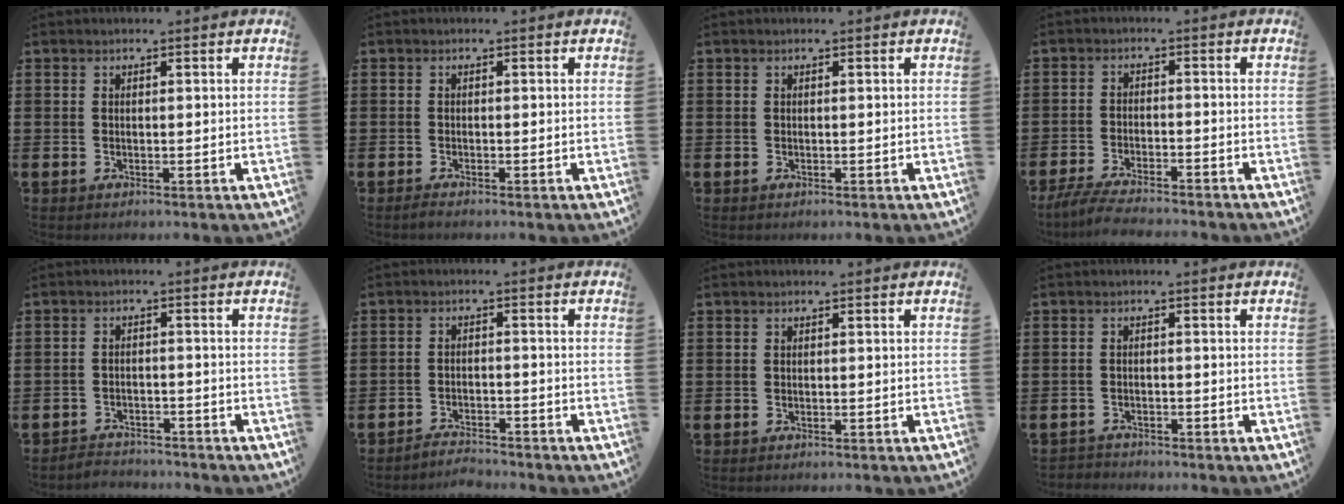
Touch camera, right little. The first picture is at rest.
{"total": 0.8, "force": [-0.5, 0.1, 0.5], "torque": [-0.010, -0.003, -0.010]}
{"total": 0.0}
{"total": 3.6, "force": [-3.4, 0.2, 1.2], "torque": [-0.034, -0.005, -0.071]}
{"total": 2.3, "force": [-2.2, 0.3, -0.4], "torque": [-0.002, 0.004, -0.052]}
{"total": 2.5, "force": [-2.4, 0.0, -0.1], "torque": [-0.006, 0.004, -0.053]}
{"total": 0.0}
{"total": 1.4, "force": [-1.4, 0.2, -0.2], "torque": [0.001, 0.003, -0.031]}